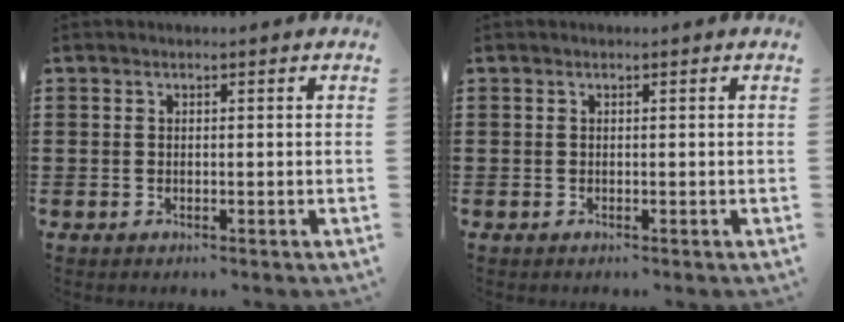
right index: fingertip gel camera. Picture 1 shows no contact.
{"total": 0.0}